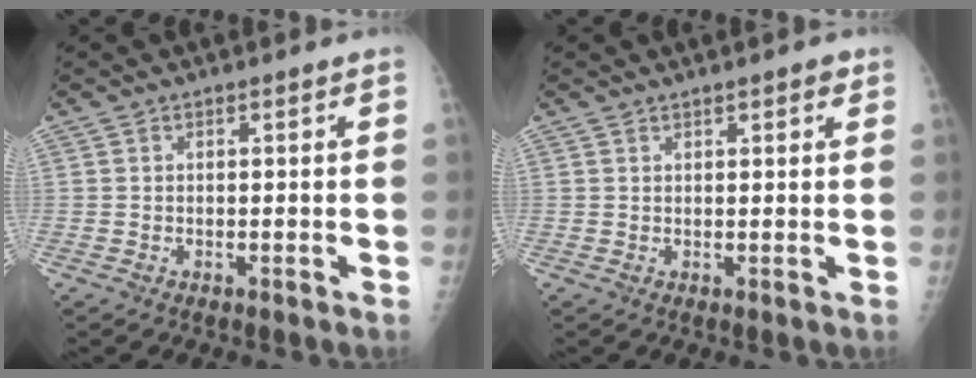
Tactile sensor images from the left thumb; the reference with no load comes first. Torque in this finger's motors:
{"motor_torque": [-0.39, 0.14, 0.10, 0.01, 0.01]}